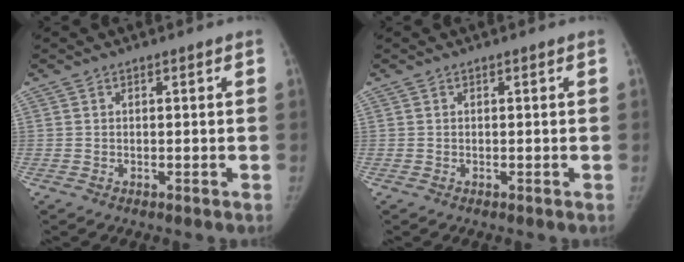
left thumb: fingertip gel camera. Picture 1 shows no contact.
{"total": 0.0}